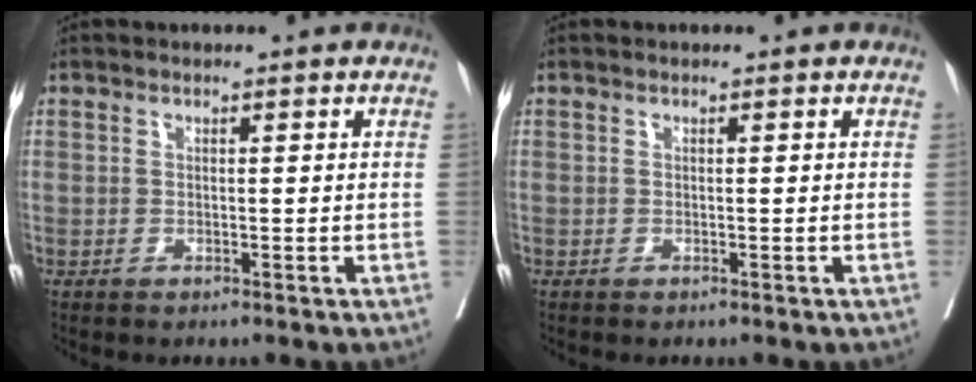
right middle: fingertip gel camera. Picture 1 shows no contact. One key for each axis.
{"total": 0.0}